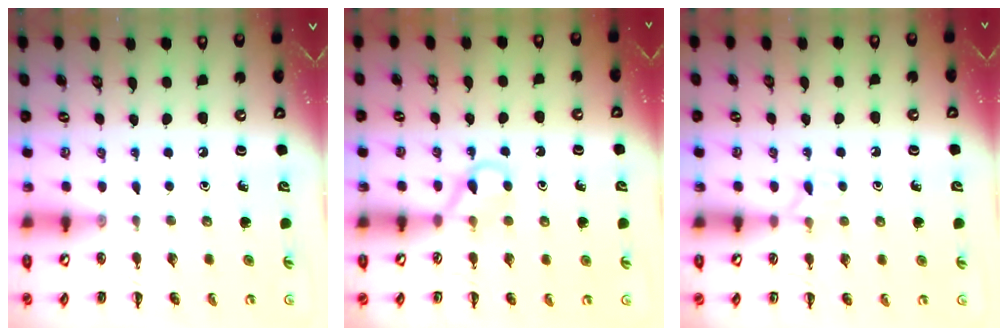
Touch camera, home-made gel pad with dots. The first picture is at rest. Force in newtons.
{"total": 3.6, "press": 3.5, "slide": 1.1}
{"total": 5.8, "press": 5.5, "slide": 1.9}